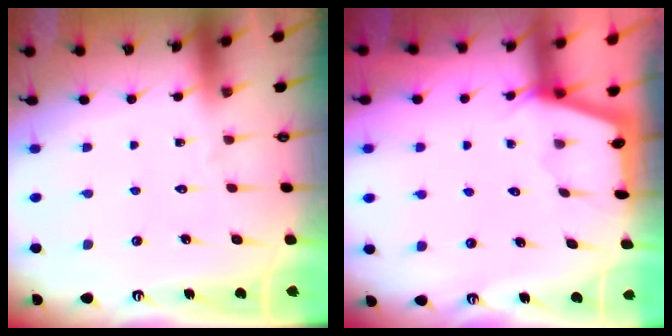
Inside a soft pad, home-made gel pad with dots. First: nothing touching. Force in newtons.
{"total": 2.1, "press": 2.1, "slide": 0.3}